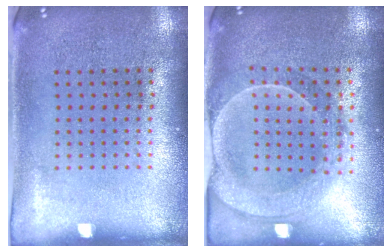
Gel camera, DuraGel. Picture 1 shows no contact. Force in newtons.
{"total": 2.0, "press": 1.9, "slide": 0.7}